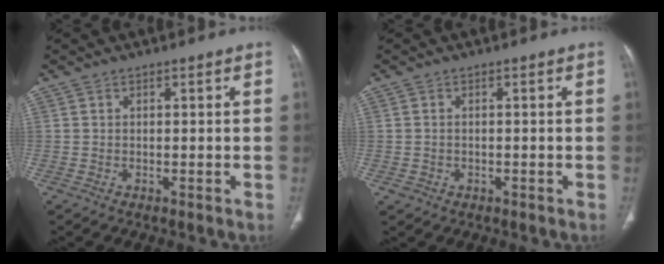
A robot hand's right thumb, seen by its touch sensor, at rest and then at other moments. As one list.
[{"total": 1.2, "force": [-0.3, 1.0, 0.4], "torque": [-0.011, 0.006, 0.001]}]